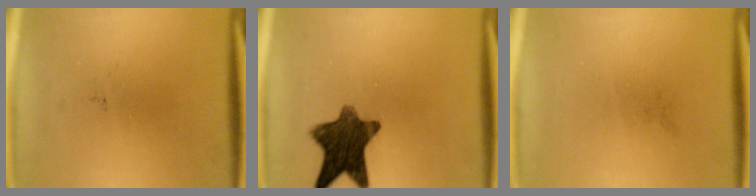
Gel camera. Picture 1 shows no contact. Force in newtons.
{"total": 10.7}
{"total": 0.0}